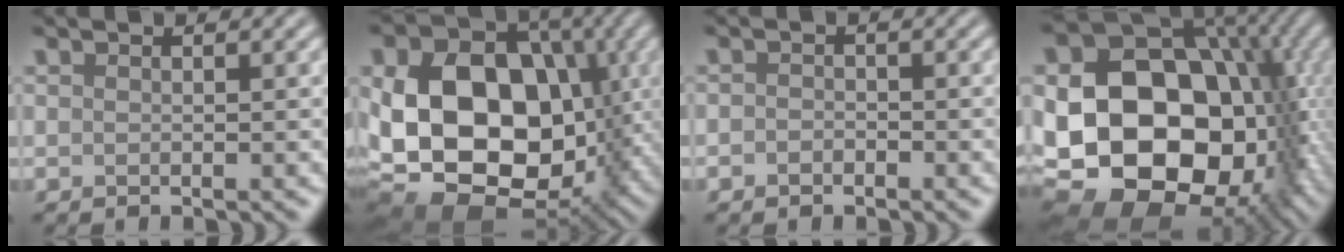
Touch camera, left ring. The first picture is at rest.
{"total": 19.2, "force": [-2.2, 14.1, 12.8], "torque": [-0.222, -0.006, -0.038]}
{"total": 1.0, "force": [-0.6, 0.7, 0.4], "torque": [-0.006, -0.001, -0.013]}
{"total": 21.6, "force": [-2.7, 16.3, 13.9], "torque": [-0.227, -0.021, -0.035]}